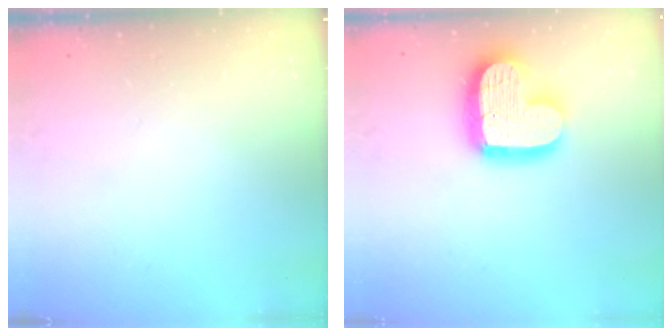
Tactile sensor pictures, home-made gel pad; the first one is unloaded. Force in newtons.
{"total": 17.0, "press": 17.0, "slide": 1.3}